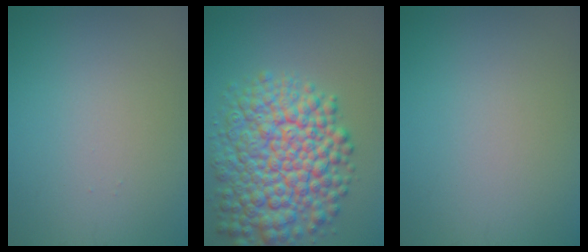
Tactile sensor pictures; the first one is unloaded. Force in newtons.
{"total": 10.3, "press": 10.3, "slide": 0.2}
{"total": 0.0}